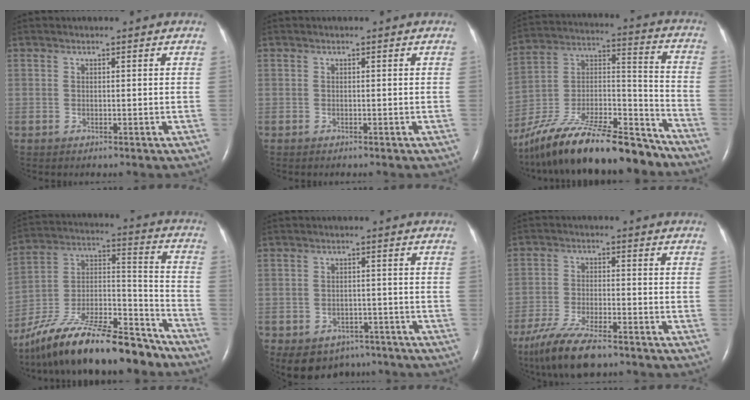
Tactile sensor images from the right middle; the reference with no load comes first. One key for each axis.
{"total": 0.0}
{"total": 28.6, "fx": -23.5, "fy": 6.1, "fz": 15.2, "tx": -0.260, "ty": -0.011, "tz": -0.384}
{"total": 25.8, "fx": -21.1, "fy": 5.6, "fz": 13.7, "tx": -0.221, "ty": 0.004, "tz": -0.351}
{"total": 8.5, "fx": -5.9, "fy": 5.8, "fz": 1.9, "tx": -0.030, "ty": 0.009, "tz": -0.073}
{"total": 10.8, "fx": -8.2, "fy": 2.4, "fz": 6.6, "tx": -0.127, "ty": -0.027, "tz": -0.142}